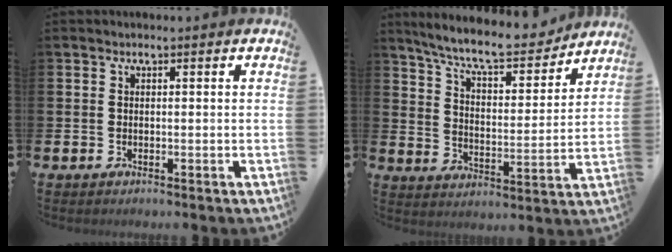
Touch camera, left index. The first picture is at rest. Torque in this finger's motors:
{"motor_torque": [1.15, -0.99, 0.86, 0.21]}